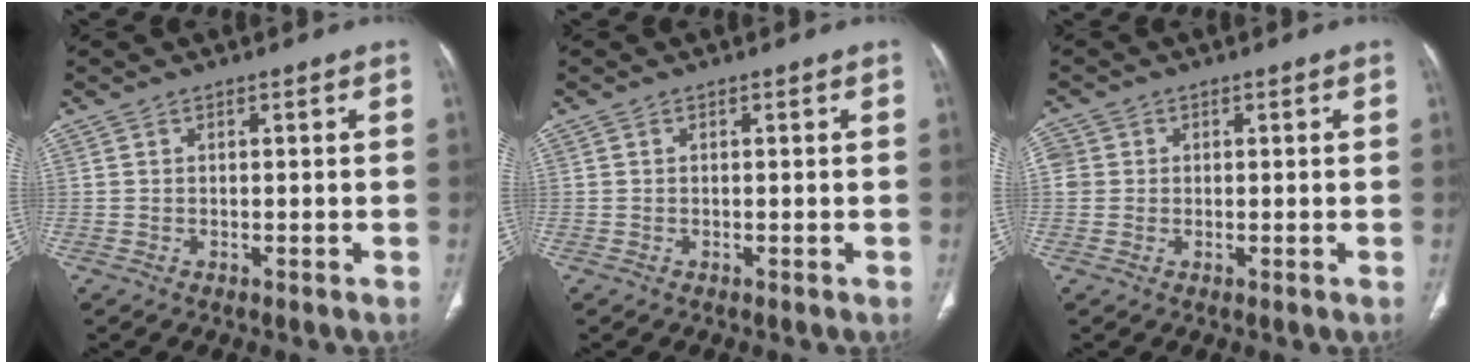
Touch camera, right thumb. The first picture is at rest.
{"total": 0.0}
{"total": 3.5, "force": [0.4, 3.3, 1.1], "torque": [-0.015, 0.009, 0.009]}